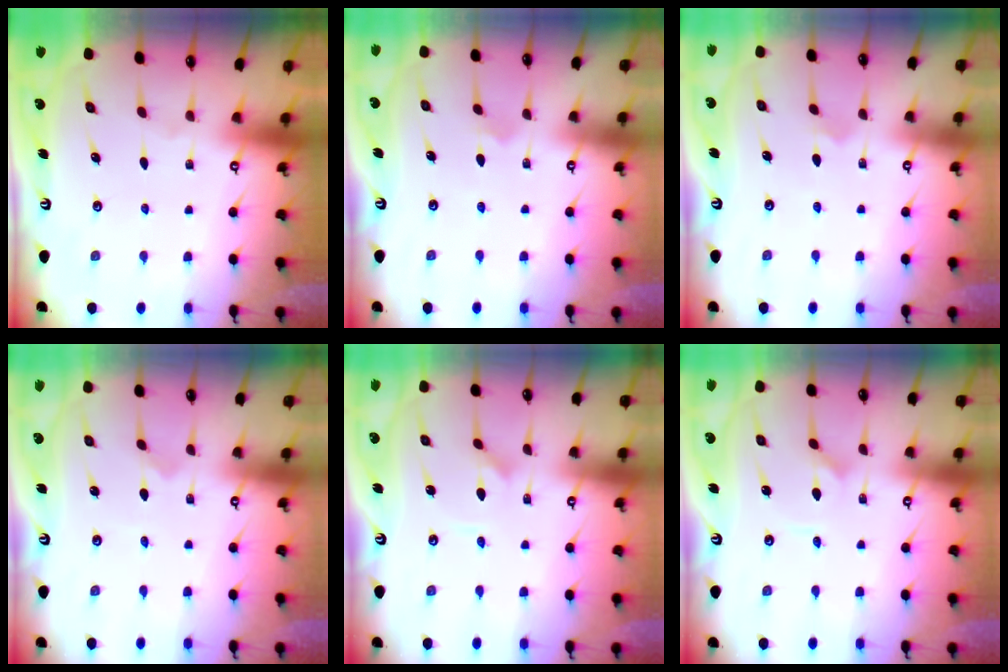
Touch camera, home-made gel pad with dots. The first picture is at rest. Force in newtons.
{"total": 3.0, "press": 3.0, "slide": 0.2}
{"total": 3.0, "press": 3.0, "slide": 0.2}
{"total": 0.0}
{"total": 1.1, "press": 1.1, "slide": 0.2}
{"total": 1.9, "press": 1.9, "slide": 0.2}